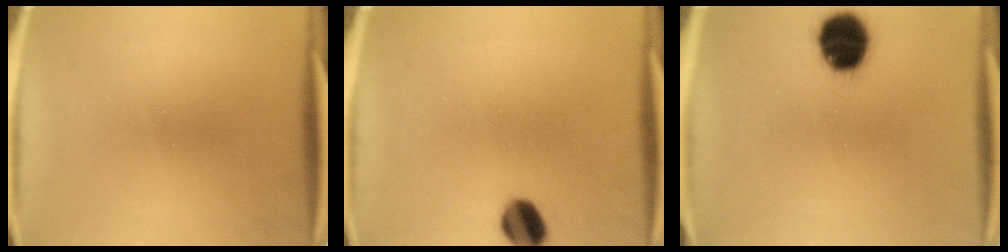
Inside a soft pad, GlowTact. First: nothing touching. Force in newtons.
{"total": 6.3}
{"total": 12.5}